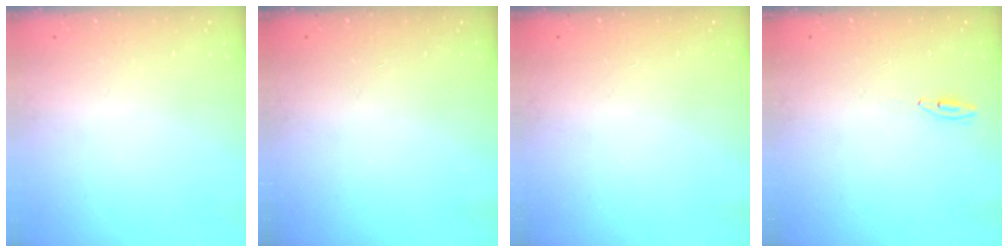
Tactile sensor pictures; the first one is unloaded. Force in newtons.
{"total": 0.0}
{"total": 0.0}
{"total": 2.7, "press": 2.5, "slide": 1.0}